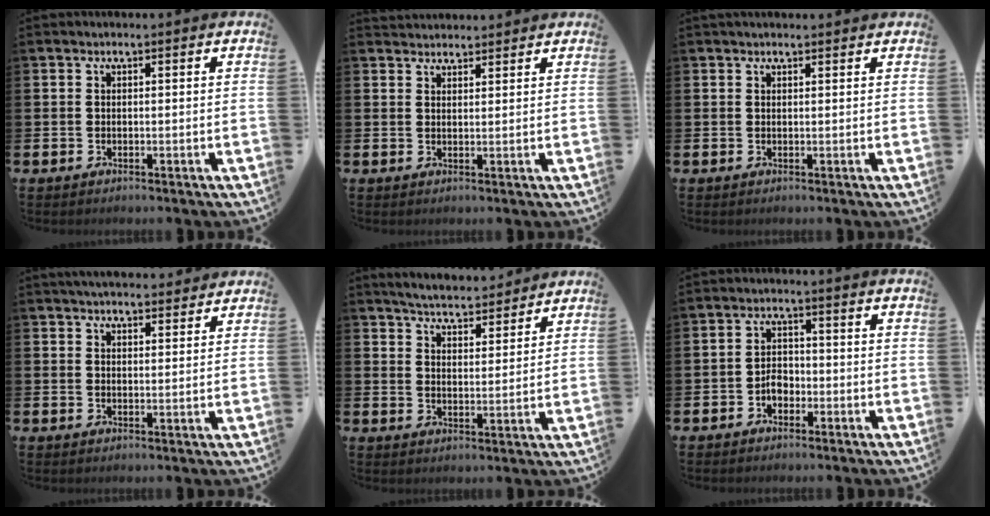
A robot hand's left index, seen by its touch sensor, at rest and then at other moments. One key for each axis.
{"total": 2.4, "fx": 2.3, "fy": 0.6, "fz": -0.1, "tx": 0.000, "ty": -0.006, "tz": 0.043}
{"total": 0.9, "fx": 0.8, "fy": 0.2, "fz": 0.2, "tx": 0.007, "ty": -0.001, "tz": 0.013}
{"total": 3.8, "fx": 3.7, "fy": 0.6, "fz": 0.4, "tx": -0.006, "ty": -0.018, "tz": 0.067}
{"total": 5.3, "fx": 5.2, "fy": 0.6, "fz": 0.7, "tx": -0.029, "ty": -0.031, "tz": 0.092}
{"total": 2.6, "fx": -1.3, "fy": 1.8, "fz": 1.3, "tx": -0.022, "ty": 0.004, "tz": -0.029}